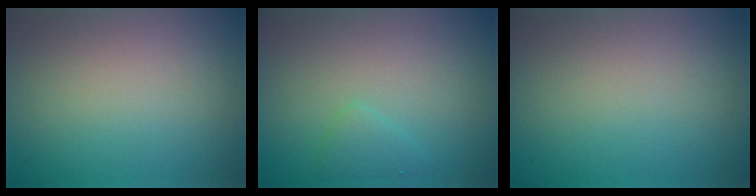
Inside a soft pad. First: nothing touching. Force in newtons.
{"total": 1.3, "press": 1.3, "slide": 0.1}
{"total": 0.0}